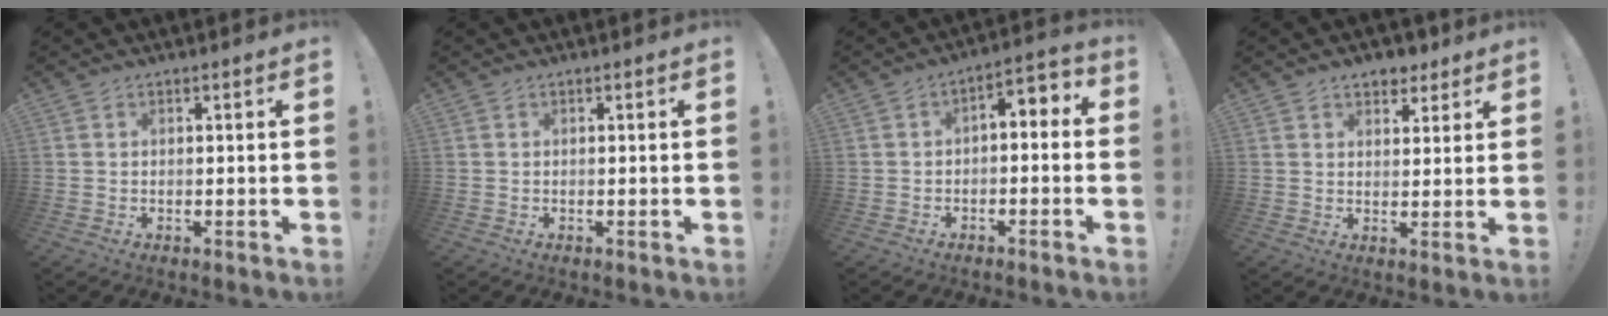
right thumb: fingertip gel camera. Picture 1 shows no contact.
{"total": 0.0}
{"total": 4.2, "force": [-2.4, 2.3, 2.7], "torque": [-0.029, 0.009, -0.045]}
{"total": 5.9, "force": [4.2, 3.6, 2.0], "torque": [-0.007, -0.023, 0.073]}